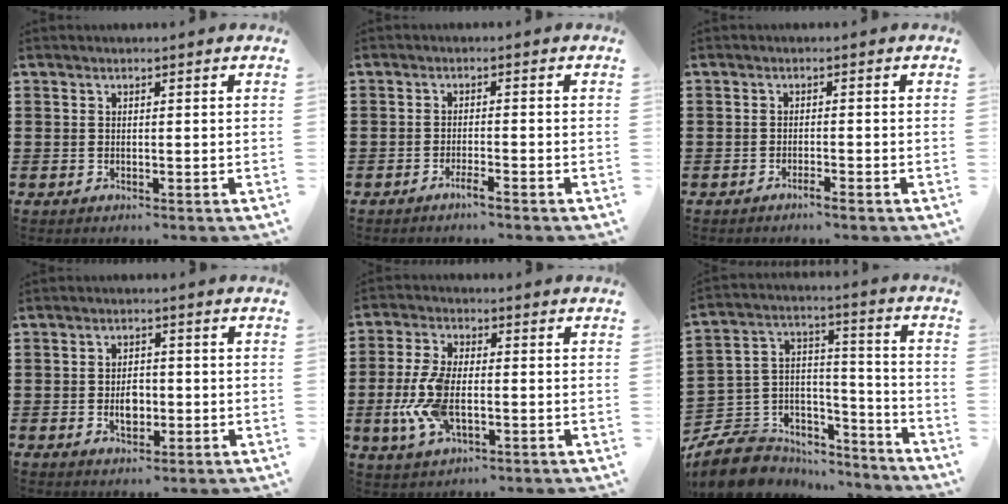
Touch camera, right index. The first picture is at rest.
{"total": 1.9, "force": [-1.4, 0.0, 1.2], "torque": [-0.020, -0.002, -0.025]}
{"total": 1.3, "force": [-1.1, 0.0, 0.7], "torque": [-0.013, -0.001, -0.020]}
{"total": 3.7, "force": [-0.7, 2.2, 2.9], "torque": [-0.047, 0.001, -0.013]}
{"total": 8.8, "force": [-1.8, 4.2, 7.4], "torque": [-0.182, -0.009, -0.041]}
{"total": 8.0, "force": [-6.0, 5.2, 1.3], "torque": [-0.048, 0.008, -0.111]}